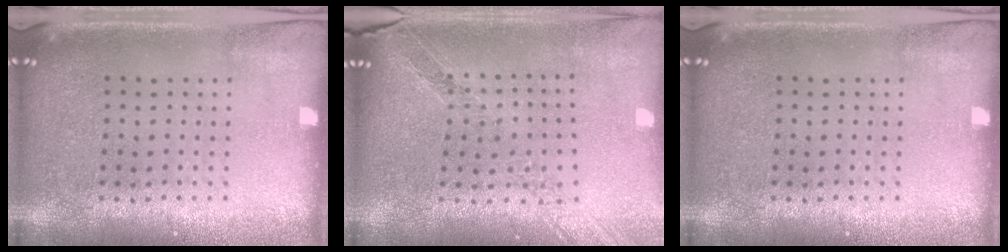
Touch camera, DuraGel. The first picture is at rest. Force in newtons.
{"total": 1.1, "press": 1.1, "slide": 0.1}
{"total": 0.0}